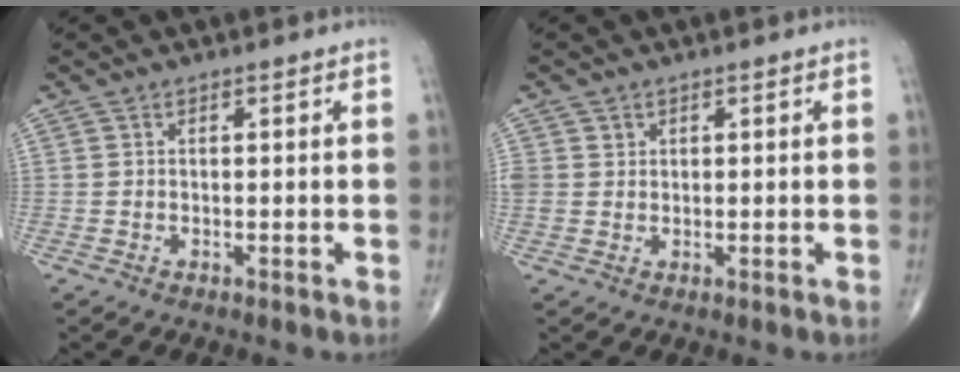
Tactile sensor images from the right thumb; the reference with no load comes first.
{"total": 2.4, "force": [0.9, 2.1, 0.6], "torque": [0.000, -0.002, 0.020]}